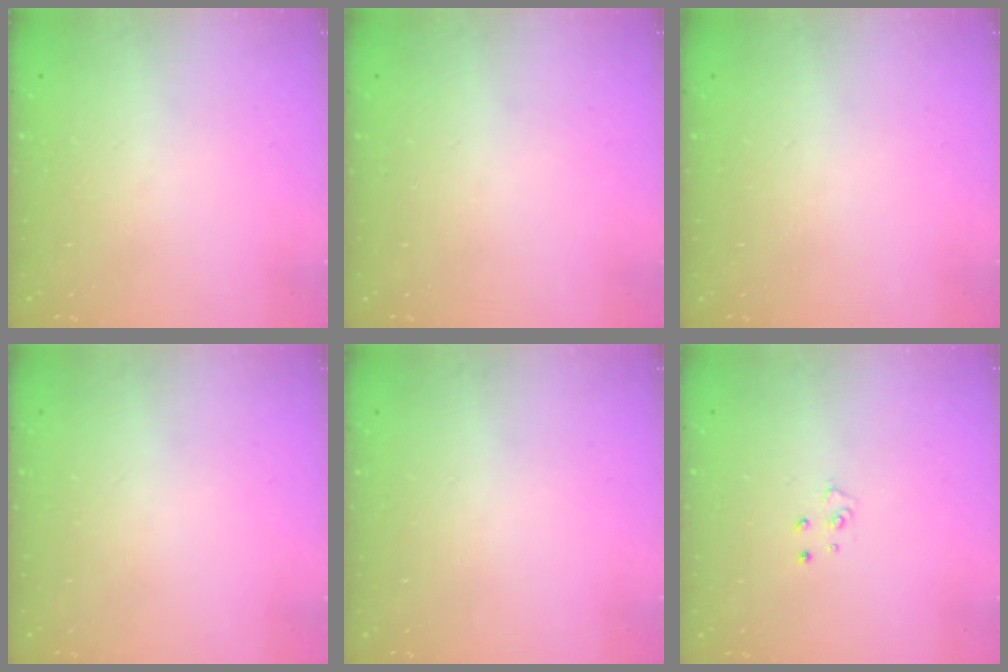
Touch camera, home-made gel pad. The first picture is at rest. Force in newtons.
{"total": 0.0}
{"total": 0.0}
{"total": 0.0}
{"total": 0.0}
{"total": 2.9, "press": 2.9, "slide": 0.3}